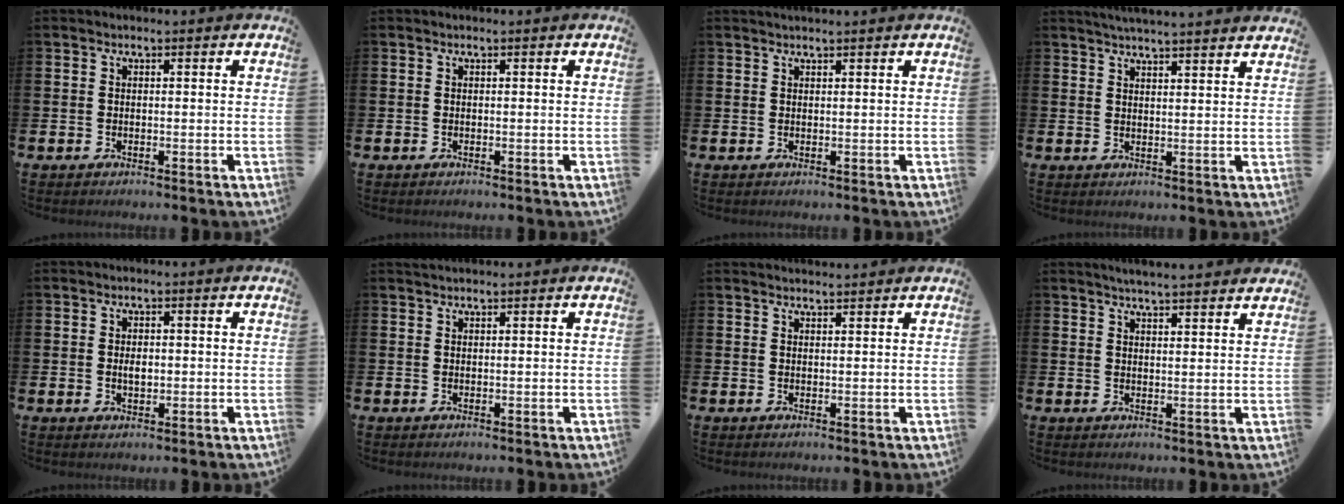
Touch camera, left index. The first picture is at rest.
{"total": 0.0}
{"total": 0.9, "force": [0.8, -0.1, 0.2], "torque": [0.001, -0.001, 0.015]}
{"total": 3.8, "force": [3.7, -0.7, 0.2], "torque": [-0.008, -0.020, 0.066]}
{"total": 1.8, "force": [0.1, 1.1, 1.5], "torque": [-0.015, 0.000, -0.003]}
{"total": 0.9, "force": [0.9, 0.0, 0.2], "torque": [-0.001, 0.001, 0.015]}
{"total": 1.6, "force": [1.6, 0.1, 0.1], "torque": [0.007, -0.009, 0.026]}
{"total": 3.9, "force": [3.9, -0.5, 0.5], "torque": [-0.014, -0.018, 0.069]}